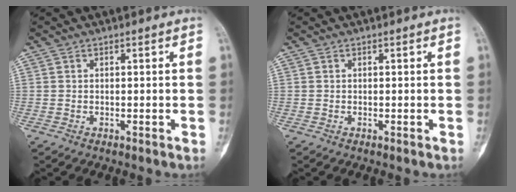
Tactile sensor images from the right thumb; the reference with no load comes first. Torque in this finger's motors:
{"motor_torque": [-0.03, 0.03, 0.00, 0.00, 0.00]}